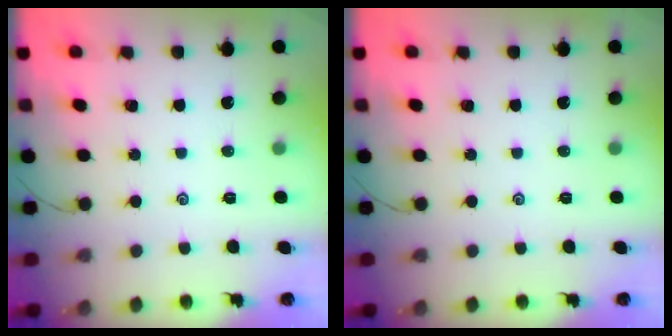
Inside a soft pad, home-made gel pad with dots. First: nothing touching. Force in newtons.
{"total": 0.0}